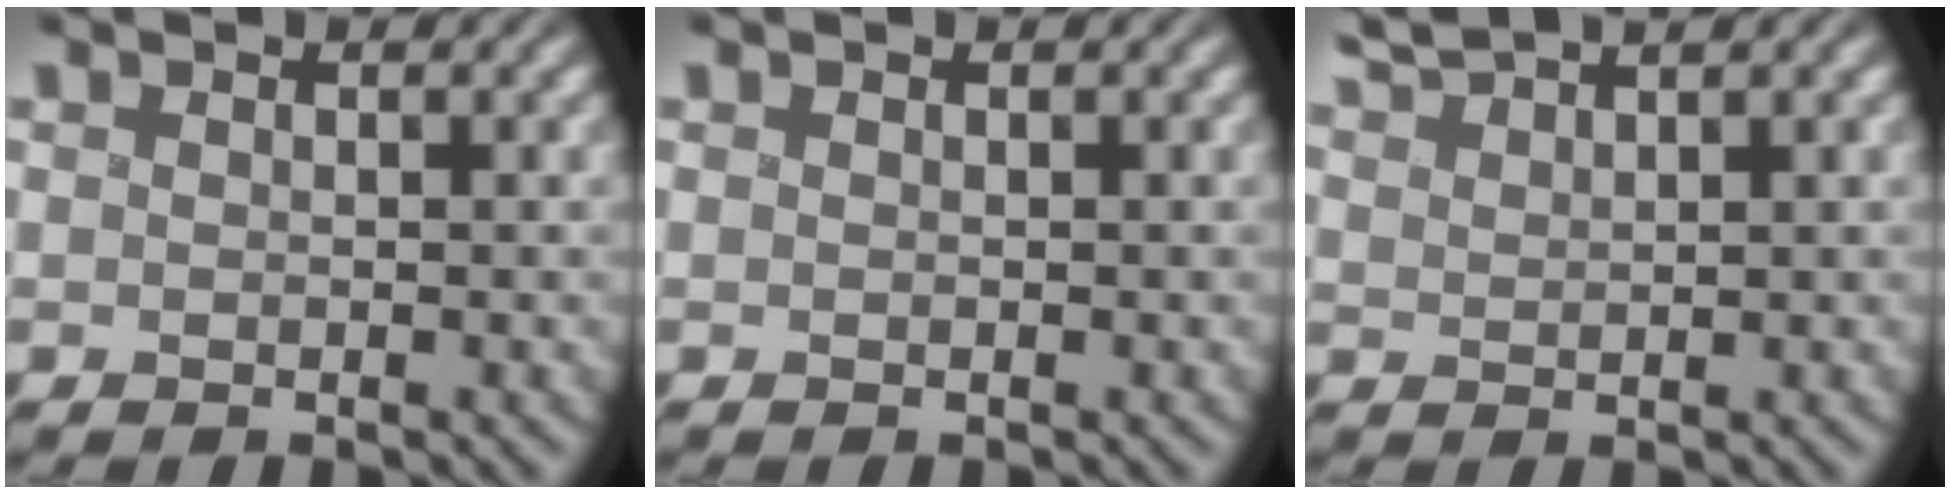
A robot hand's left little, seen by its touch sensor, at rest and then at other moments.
{"total": 0.0}
{"total": 2.9, "force": [2.7, 0.1, 1.2], "torque": [-0.032, 0.015, 0.053]}